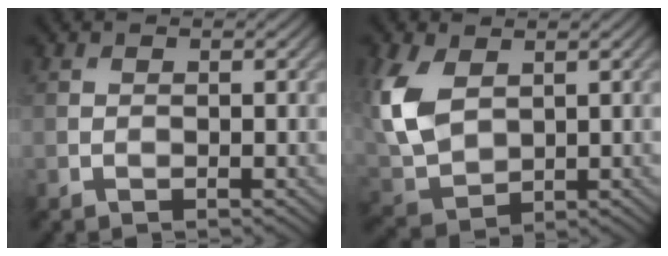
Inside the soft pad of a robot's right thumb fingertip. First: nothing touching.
{"total": 9.8, "force": [2.7, 6.3, 6.9], "torque": [-0.211, 0.003, 0.059]}